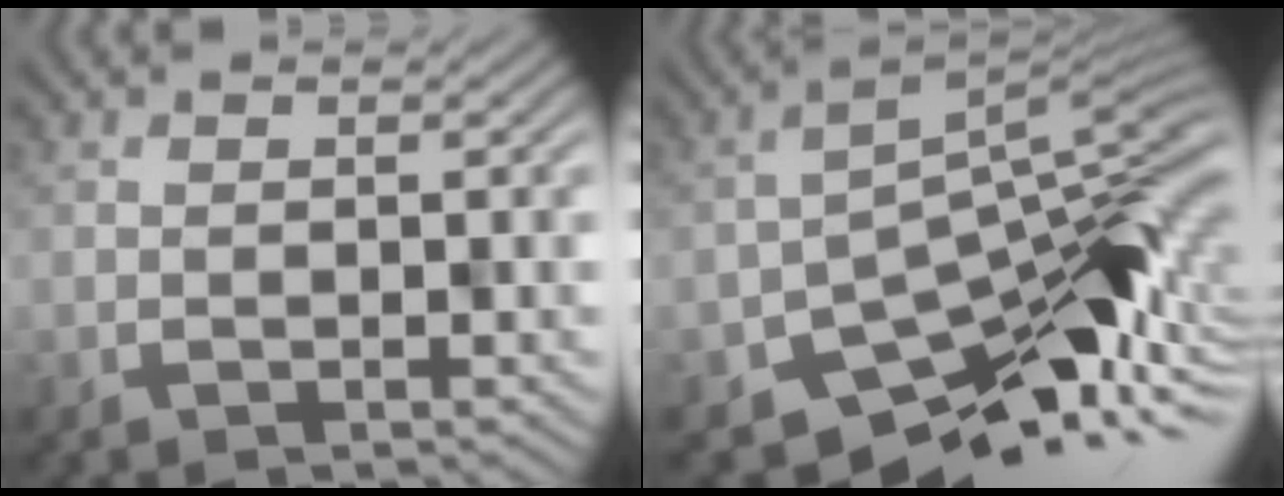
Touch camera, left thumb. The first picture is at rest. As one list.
[{"total": 9.8, "force": [-5.8, 4.6, 6.4], "torque": [-0.097, -0.019, -0.093]}]